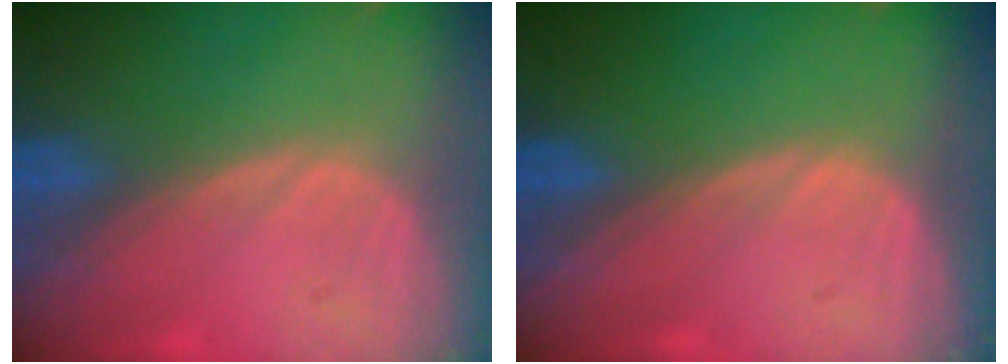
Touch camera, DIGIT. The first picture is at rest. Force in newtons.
{"total": 0.0}